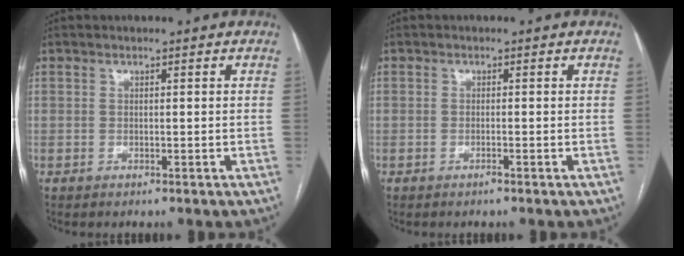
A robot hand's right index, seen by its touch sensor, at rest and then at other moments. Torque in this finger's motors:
{"motor_torque": [0.21, 0.07, -0.03, 0.00]}